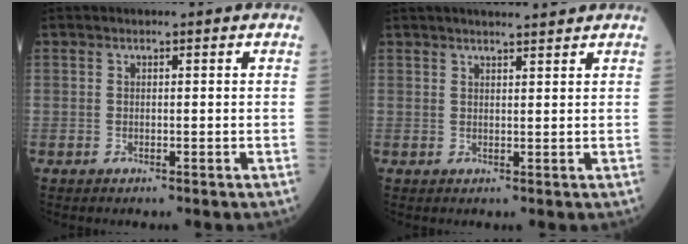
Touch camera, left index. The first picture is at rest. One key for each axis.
{"total": 6.3, "fx": 5.6, "fy": 0.2, "fz": 2.9, "tx": -0.039, "ty": 0.018, "tz": 0.075}